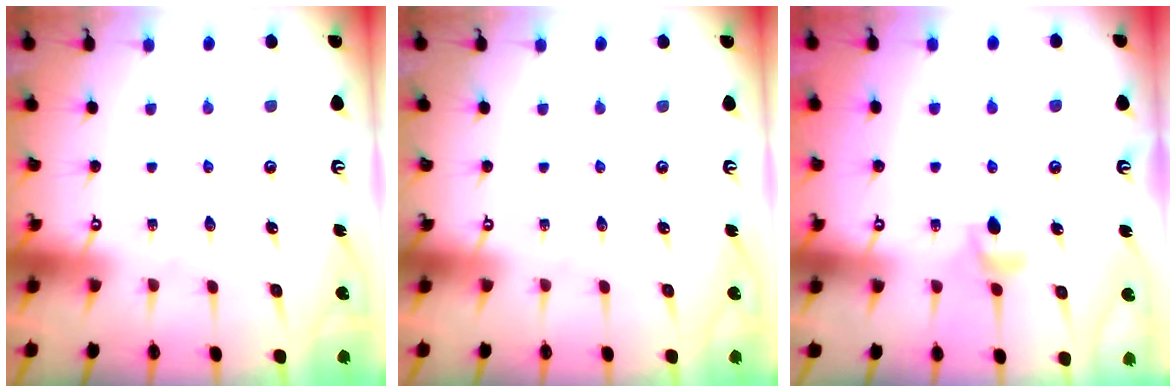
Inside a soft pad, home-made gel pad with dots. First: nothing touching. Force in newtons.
{"total": 0.0}
{"total": 4.8, "press": 4.8, "slide": 0.7}